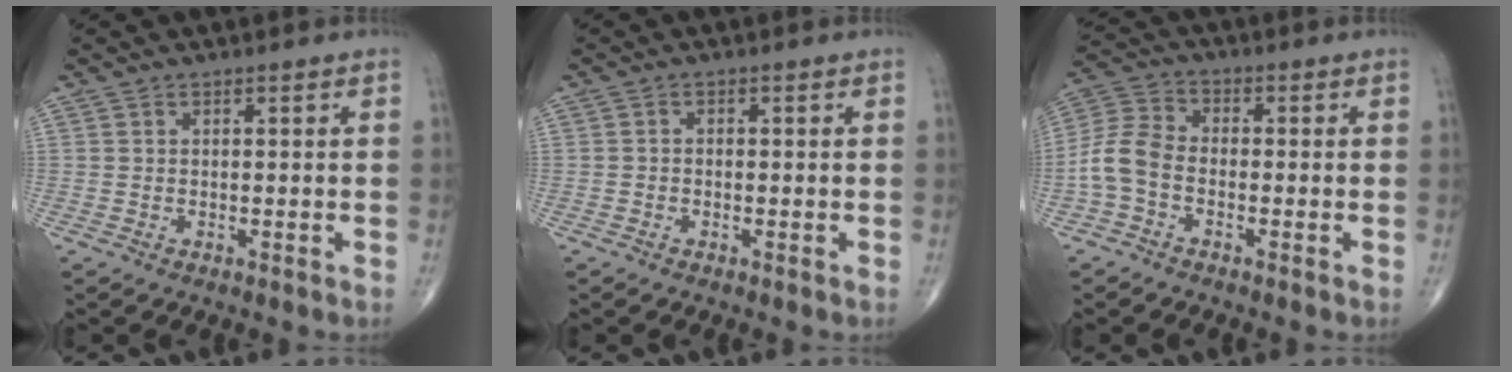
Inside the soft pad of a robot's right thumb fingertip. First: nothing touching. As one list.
[{"total": 0.7, "force": [-0.3, 0.5, 0.3], "torque": [-0.001, 0.002, -0.010]}, {"total": 7.2, "force": [-2.2, 4.8, 4.9], "torque": [-0.099, 0.024, -0.060]}]